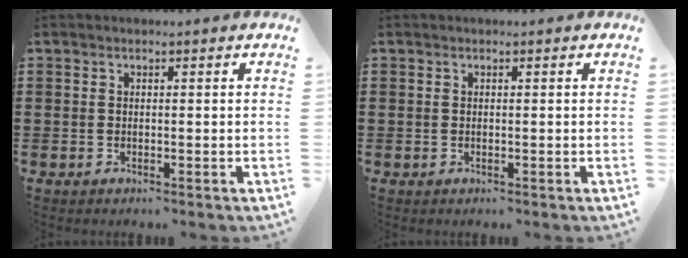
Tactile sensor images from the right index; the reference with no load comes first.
{"total": 0.0}